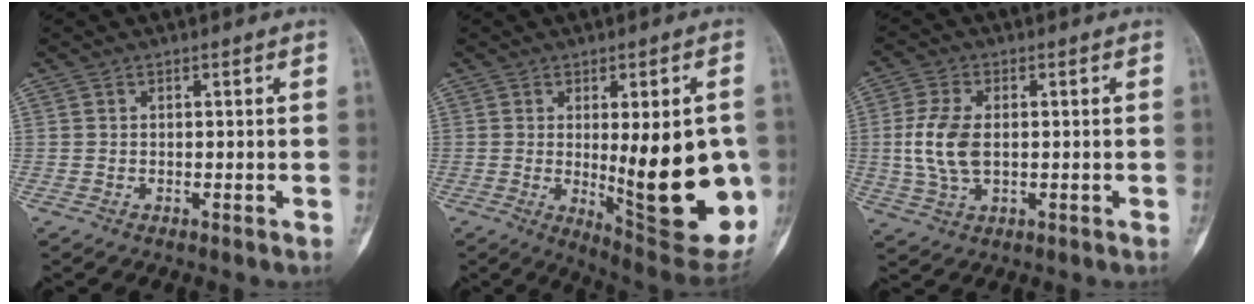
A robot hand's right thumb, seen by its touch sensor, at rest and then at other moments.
{"total": 22.0, "force": [-1.6, 6.9, 20.8], "torque": [-0.225, -0.028, 0.003]}
{"total": 8.3, "force": [-0.1, 4.7, 6.8], "torque": [-0.153, 0.001, -0.002]}